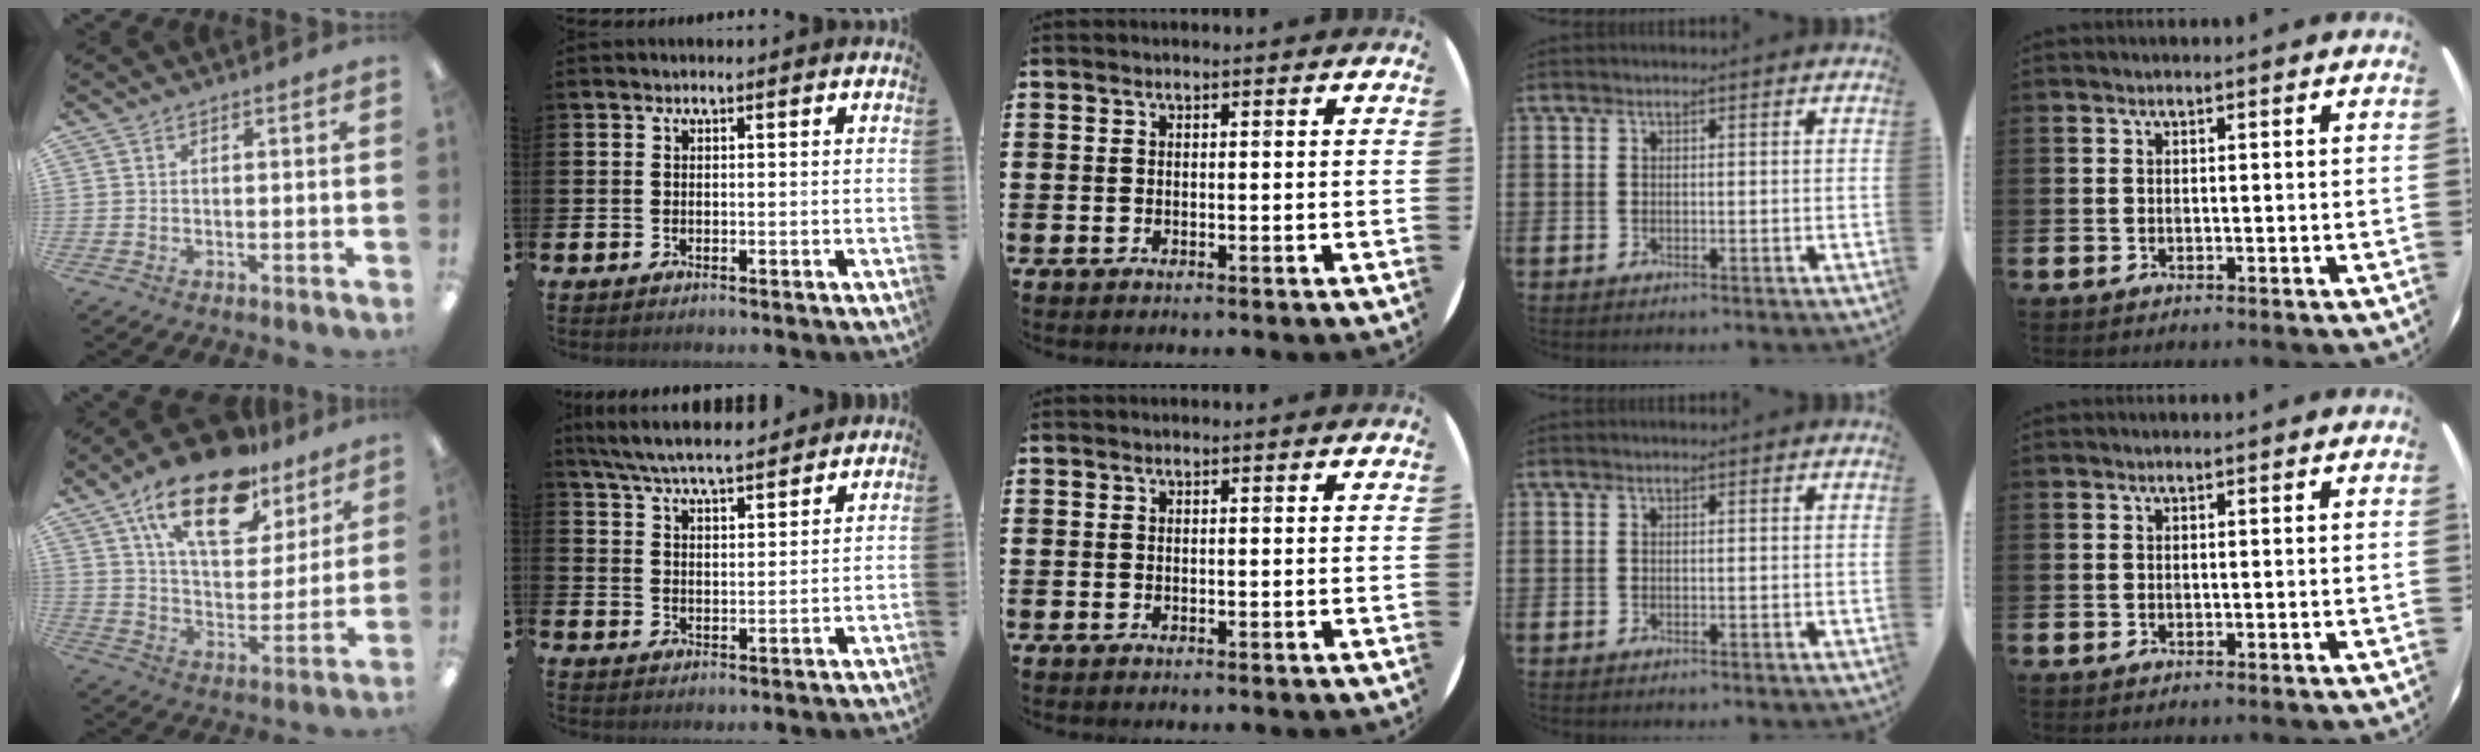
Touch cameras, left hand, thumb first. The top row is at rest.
{"thumb": {"total": 21.1, "force": [13.8, 9.7, 12.7], "torque": [-0.216, -0.062, 0.237]}, "index": {"total": 6.6, "force": [6.3, 0.6, 1.9], "torque": [-0.058, -0.031, 0.112]}}